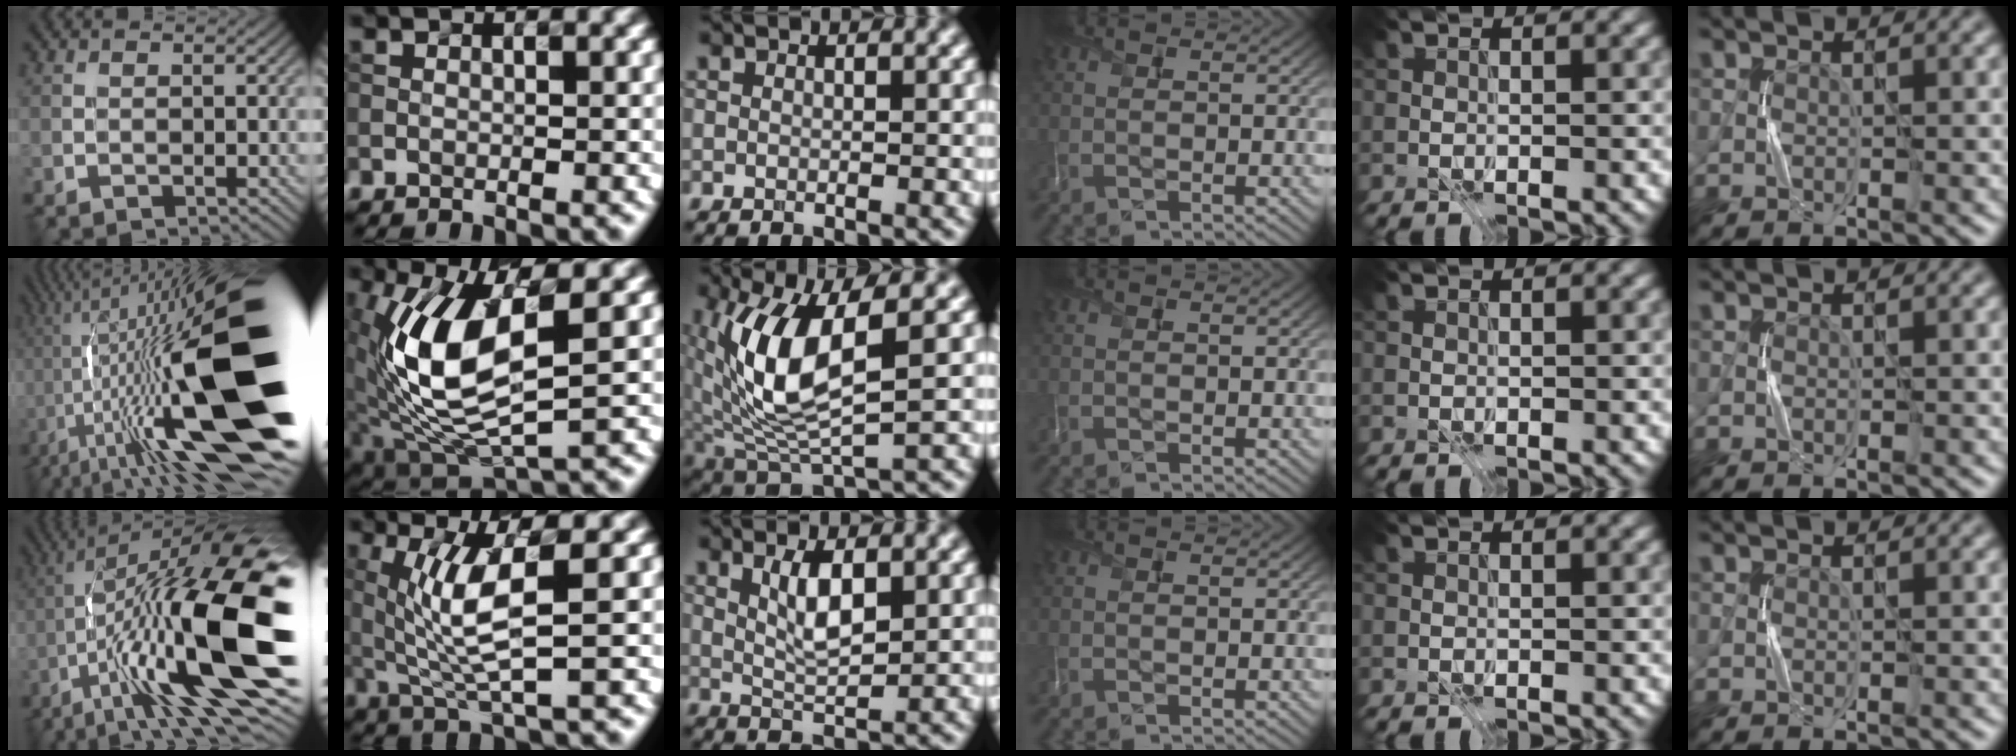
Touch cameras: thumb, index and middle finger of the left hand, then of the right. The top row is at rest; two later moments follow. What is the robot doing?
{"motion": "press", "object": "grip strengthener"}